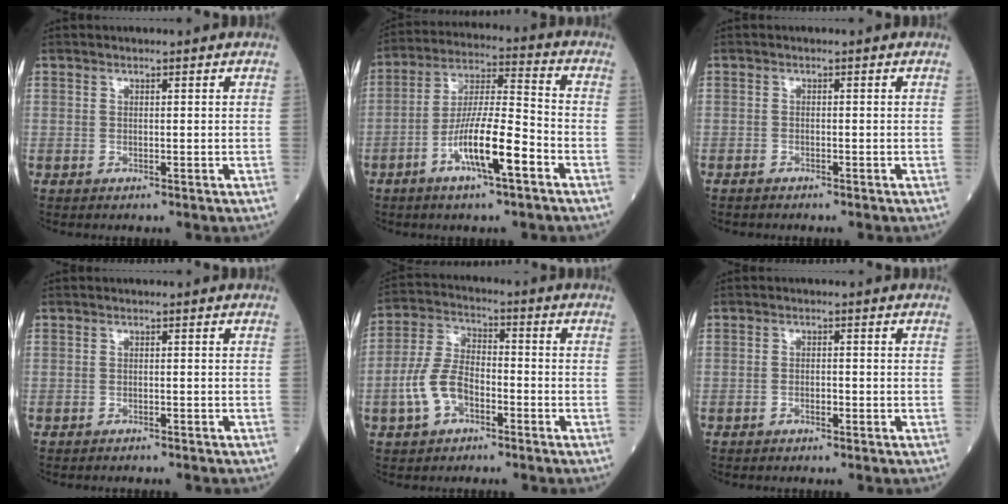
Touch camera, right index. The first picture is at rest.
{"total": 11.5, "force": [-5.1, 1.4, 10.2], "torque": [-0.186, 0.000, -0.094]}
{"total": 0.8, "force": [-0.8, 0.3, 0.0], "torque": [-0.005, 0.000, -0.015]}
{"total": 2.3, "force": [-2.2, 0.3, 0.6], "torque": [-0.011, -0.002, -0.026]}
{"total": 8.2, "force": [-3.3, 4.6, 5.9], "torque": [-0.139, 0.015, -0.068]}
{"total": 1.1, "force": [-0.7, 0.5, 0.7], "torque": [-0.012, 0.003, -0.012]}